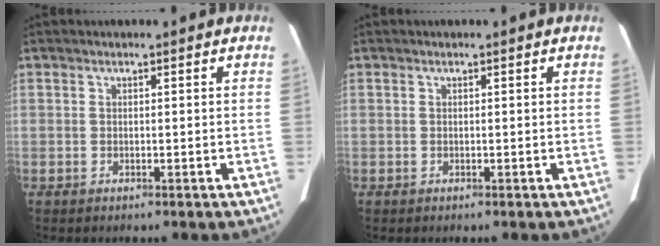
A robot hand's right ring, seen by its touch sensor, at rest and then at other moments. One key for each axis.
{"total": 0.0}